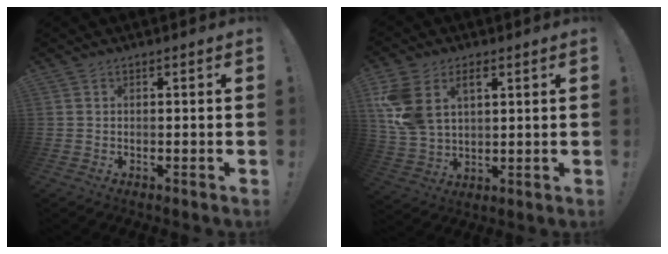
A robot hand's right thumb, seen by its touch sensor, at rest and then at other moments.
{"total": 12.2, "force": [5.4, 8.1, 7.3], "torque": [-0.157, -0.018, 0.102]}